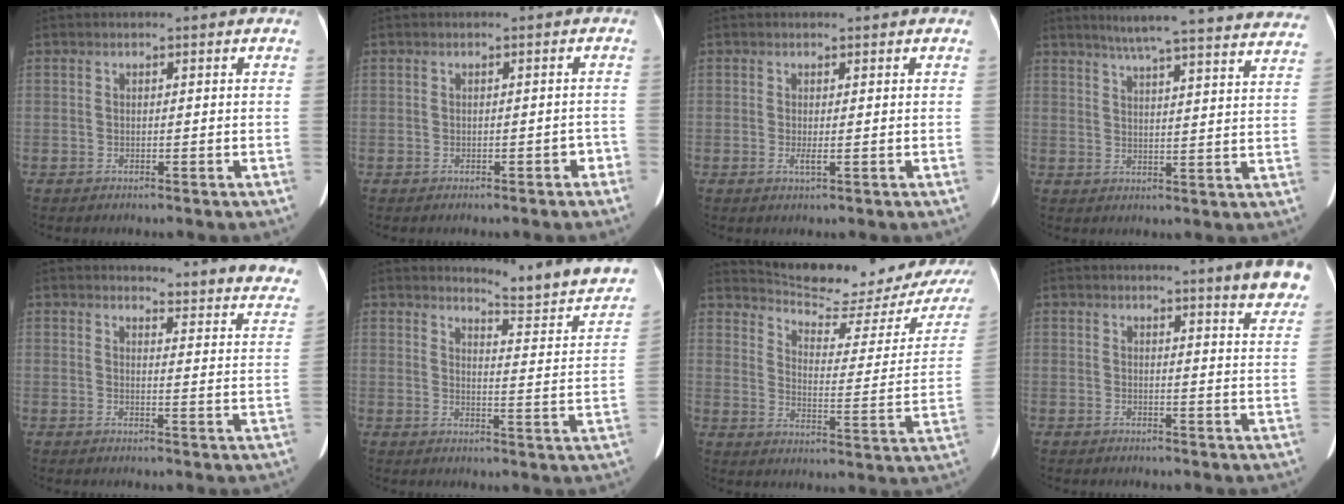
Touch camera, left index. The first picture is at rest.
{"total": 1.0, "force": [-0.6, 0.5, 0.6], "torque": [-0.002, 0.003, -0.008]}
{"total": 1.3, "force": [0.3, 0.3, 1.3], "torque": [-0.029, 0.002, 0.008]}
{"total": 26.0, "force": [23.5, 1.1, 11.0], "torque": [-0.160, -0.041, 0.282]}
{"total": 14.4, "force": [14.2, 1.9, 1.8], "torque": [0.020, -0.097, 0.118]}
{"total": 12.6, "force": [11.9, 0.3, 4.0], "torque": [-0.043, -0.061, 0.136]}
{"total": 19.4, "force": [17.8, 2.6, 7.3], "torque": [-0.101, -0.057, 0.229]}
{"total": 7.4, "force": [6.0, 0.2, 4.3], "torque": [-0.042, -0.017, 0.053]}